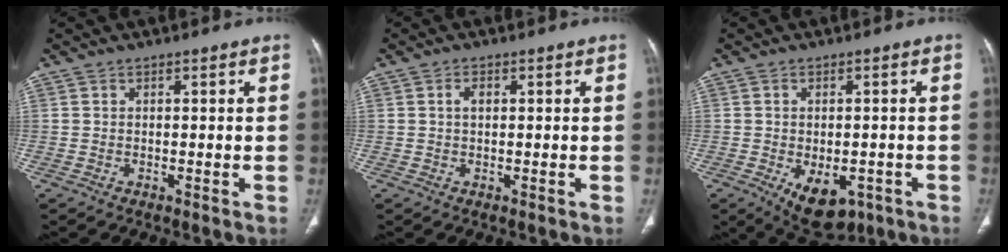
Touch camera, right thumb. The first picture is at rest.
{"total": 1.8, "force": [0.3, 1.1, 1.4], "torque": [-0.024, 0.005, 0.005]}
{"total": 9.6, "force": [-3.8, 5.7, 6.7], "torque": [-0.086, 0.006, -0.040]}